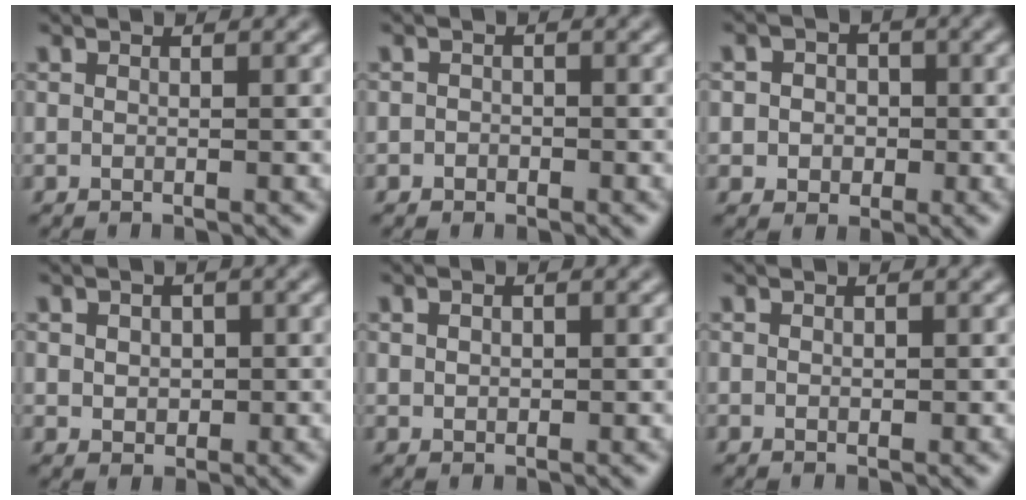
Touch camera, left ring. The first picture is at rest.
{"total": 0.9, "force": [-0.4, 0.8, 0.1], "torque": [0.003, -0.003, -0.008]}
{"total": 3.7, "force": [0.1, 3.4, 1.4], "torque": [-0.001, 0.010, -0.015]}
{"total": 2.0, "force": [0.3, 1.6, 1.1], "torque": [-0.015, 0.005, 0.002]}
{"total": 1.1, "force": [0.3, 0.8, 0.7], "torque": [-0.012, 0.000, 0.007]}
{"total": 0.5, "force": [0.0, 0.3, 0.4], "torque": [-0.004, -0.001, 0.000]}